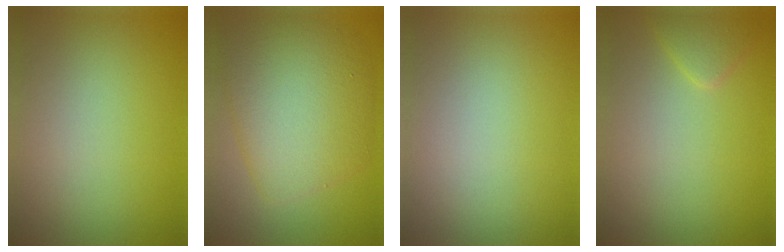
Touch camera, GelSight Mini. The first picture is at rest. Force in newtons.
{"total": 8.0, "press": 8.0, "slide": 0.1}
{"total": 0.0}
{"total": 1.5, "press": 1.5, "slide": 0.1}